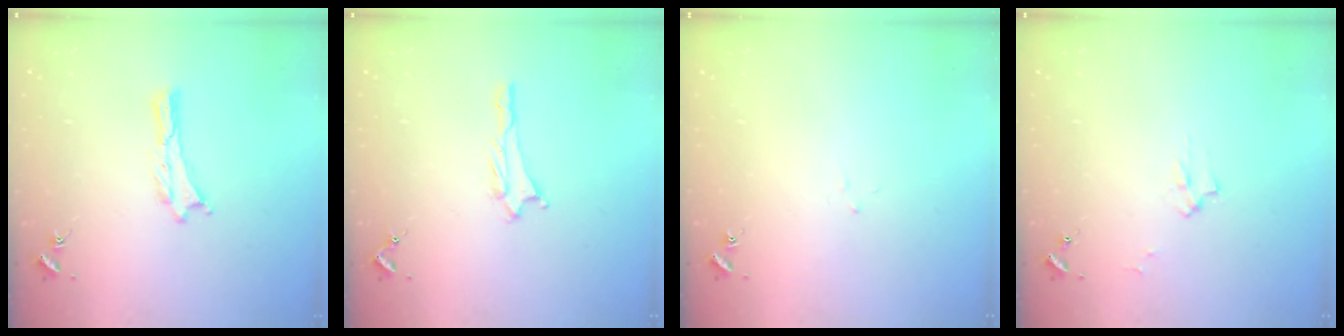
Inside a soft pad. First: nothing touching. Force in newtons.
{"total": 0.8, "press": 0.8, "slide": 0.1}
{"total": 1.8, "press": 1.8, "slide": 0.1}
{"total": 2.2, "press": 2.2, "slide": 0.3}